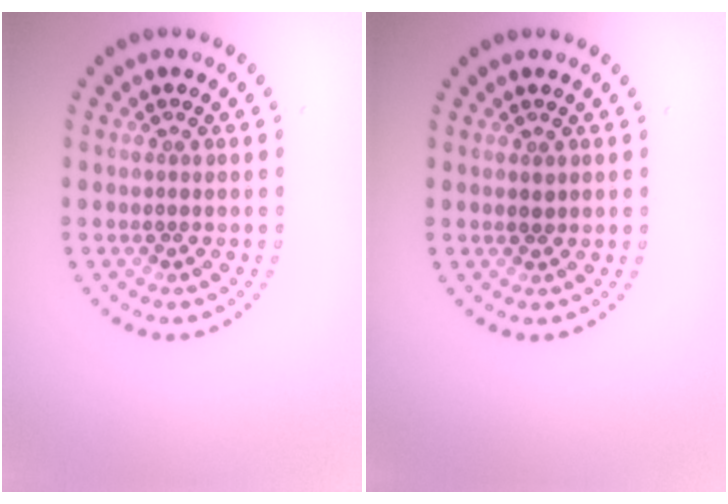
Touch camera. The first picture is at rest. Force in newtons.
{"total": 0.7, "press": 0.6, "slide": 0.1}